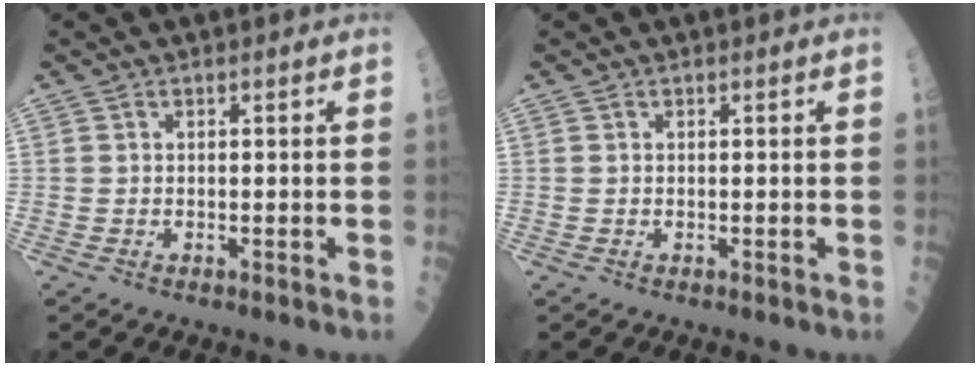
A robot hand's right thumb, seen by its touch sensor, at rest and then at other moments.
{"total": 0.0}